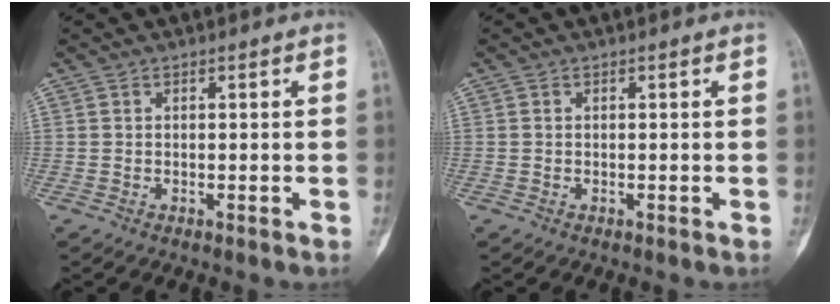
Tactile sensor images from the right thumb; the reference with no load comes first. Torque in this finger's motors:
{"motor_torque": [-0.42, -0.13, 0.24, 0.19, -0.02]}